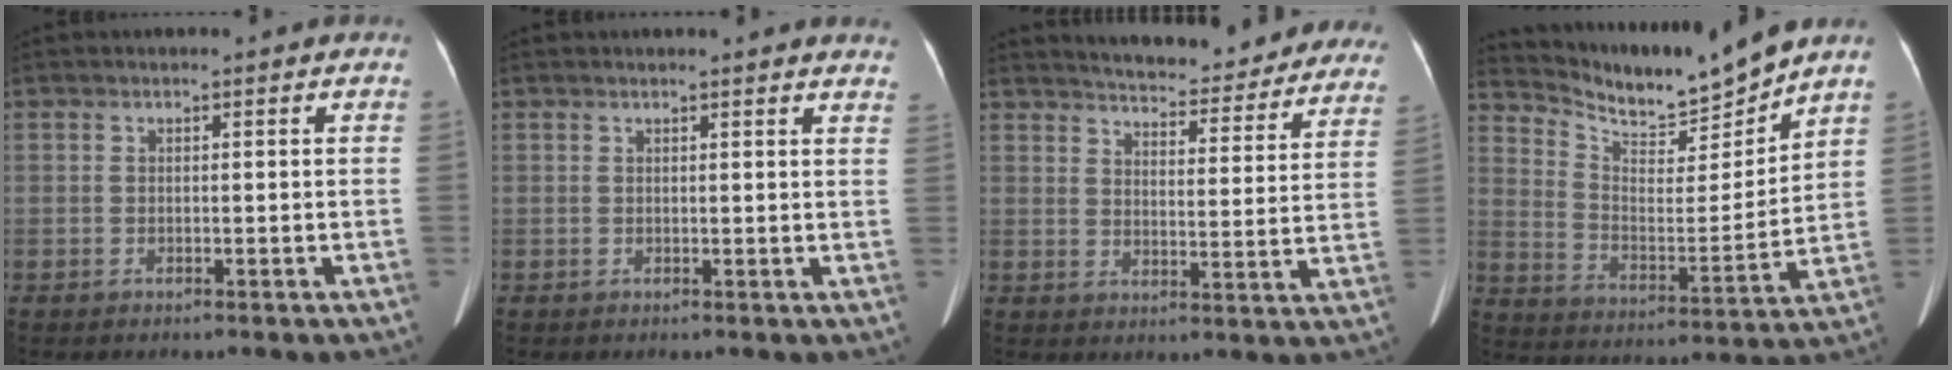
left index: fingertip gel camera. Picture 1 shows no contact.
{"total": 7.3, "force": [6.9, 0.2, 2.1], "torque": [-0.016, -0.012, 0.051]}
{"total": 22.3, "force": [20.6, 4.2, 7.2], "torque": [-0.088, -0.055, 0.242]}
{"total": 12.1, "force": [11.8, 0.2, 2.7], "torque": [-0.067, -0.012, 0.213]}